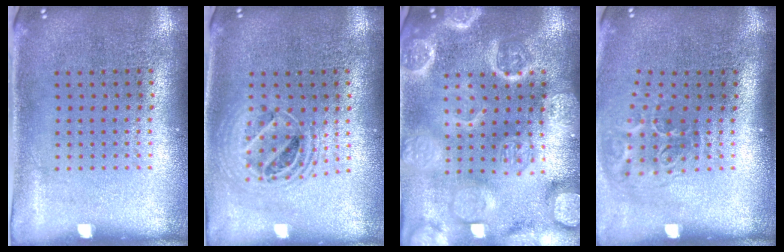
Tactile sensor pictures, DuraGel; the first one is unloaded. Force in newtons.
{"total": 1.7, "press": 1.5, "slide": 0.8}
{"total": 6.0, "press": 5.9, "slide": 0.7}
{"total": 2.0, "press": 1.3, "slide": 1.5}